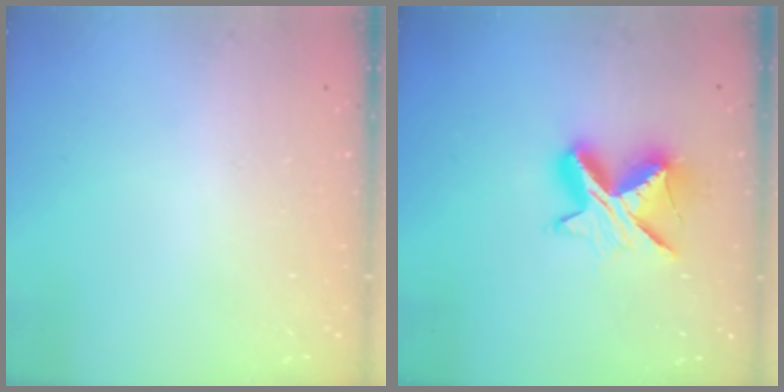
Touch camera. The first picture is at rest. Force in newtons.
{"total": 10.3, "press": 10.3, "slide": 0.6}